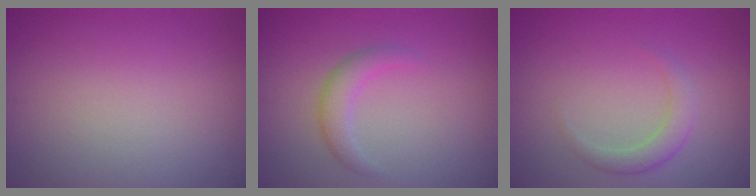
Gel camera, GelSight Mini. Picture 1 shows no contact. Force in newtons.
{"total": 2.1, "press": 2.1, "slide": 0.1}
{"total": 2.1, "press": 2.1, "slide": 0.1}